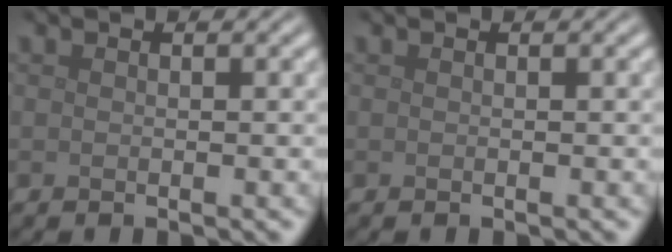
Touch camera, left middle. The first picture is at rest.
{"total": 0.0}